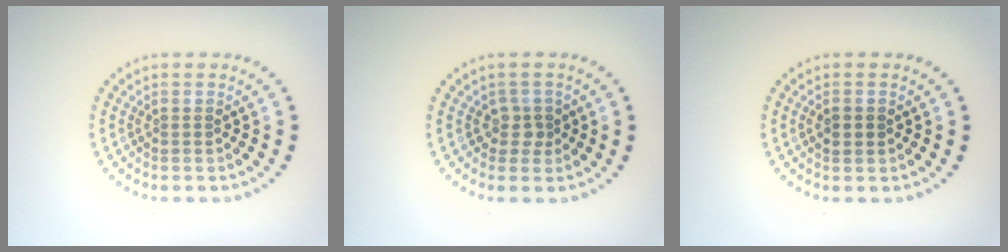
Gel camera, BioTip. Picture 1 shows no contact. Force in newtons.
{"total": 1.6, "press": 1.3, "slide": 1.0}
{"total": 2.0, "press": 2.0, "slide": 0.2}